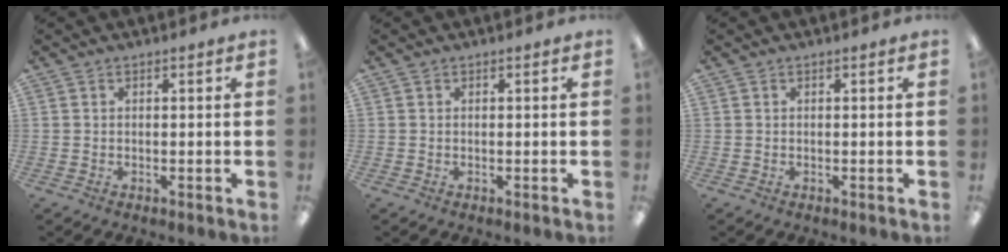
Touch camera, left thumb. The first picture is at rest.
{"total": 0.0}
{"total": 0.0}